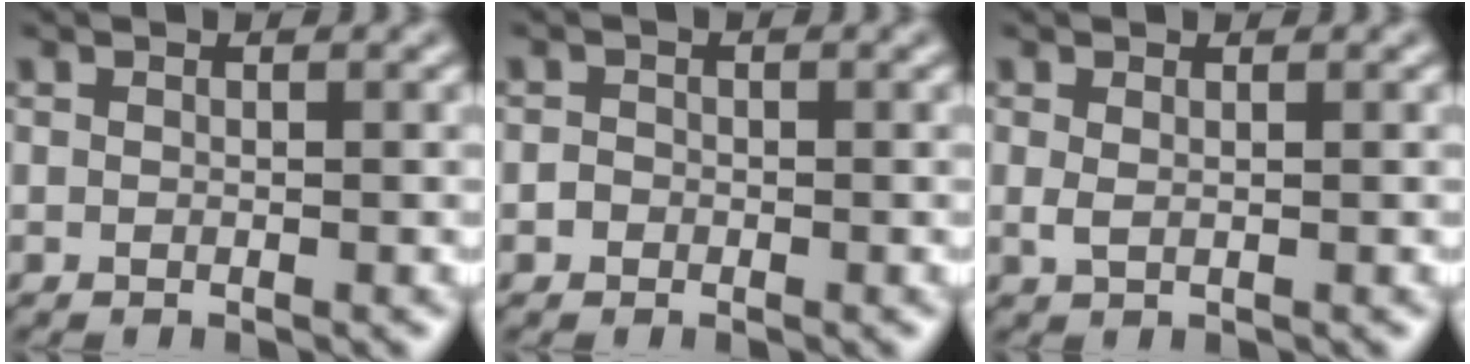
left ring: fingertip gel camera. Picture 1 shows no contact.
{"total": 0.8, "force": [-0.4, 0.7, 0.2], "torque": [0.000, -0.001, -0.010]}
{"total": 0.9, "force": [0.3, 0.3, 0.7], "torque": [-0.018, -0.001, 0.005]}